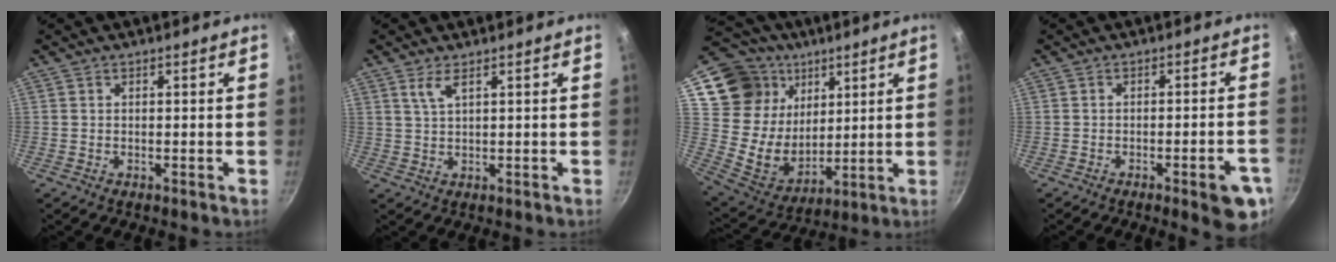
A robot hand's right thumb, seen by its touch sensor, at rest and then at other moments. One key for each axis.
{"total": 2.9, "fx": 1.7, "fy": 0.9, "fz": 2.2, "tx": -0.045, "ty": -0.009, "tz": 0.037}
{"total": 19.5, "fx": 9.1, "fy": 15.9, "fz": 6.7, "tx": -0.081, "ty": -0.042, "tz": 0.175}
{"total": 8.5, "fx": -3.8, "fy": 1.8, "fz": 7.3, "tx": -0.072, "ty": 0.014, "tz": -0.043}